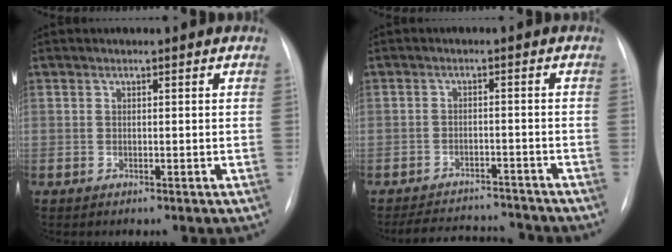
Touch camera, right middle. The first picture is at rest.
{"total": 9.2, "force": [-8.7, 2.4, 1.4], "torque": [-0.022, 0.008, -0.120]}